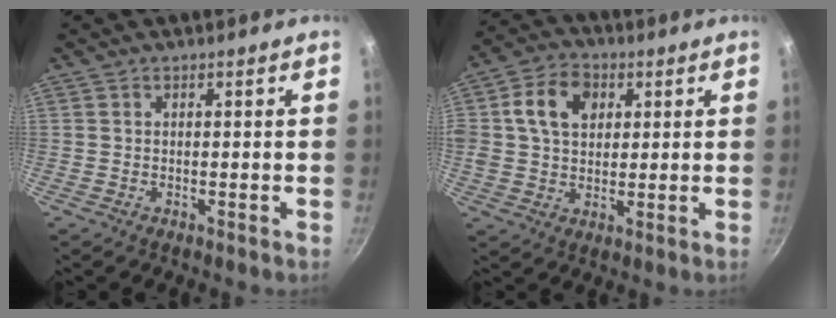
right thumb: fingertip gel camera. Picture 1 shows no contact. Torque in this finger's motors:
{"motor_torque": [1.80, 2.01, 1.47, -0.34, 0.18]}